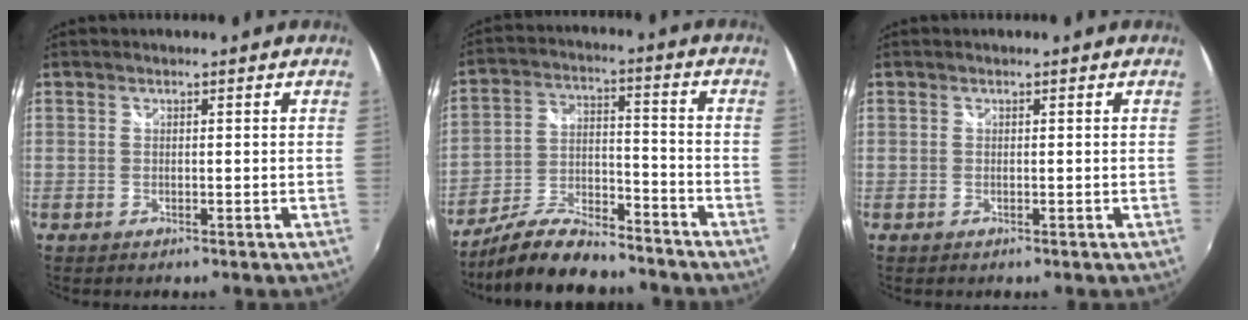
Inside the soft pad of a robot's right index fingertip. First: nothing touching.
{"total": 14.9, "force": [-12.6, 4.1, 6.7], "torque": [-0.141, -0.001, -0.214]}
{"total": 0.0}